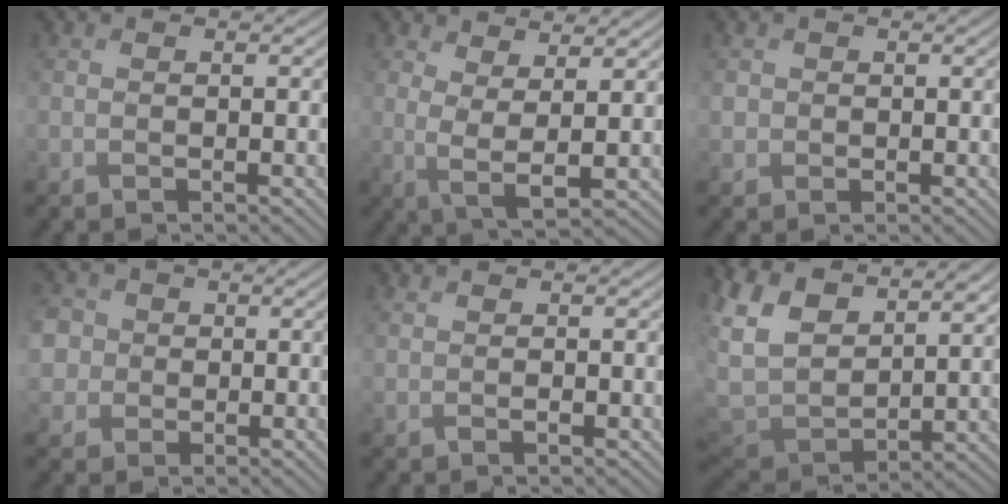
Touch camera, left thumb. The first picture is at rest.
{"total": 4.5, "force": [2.1, 0.9, 3.8], "torque": [-0.091, -0.004, 0.044]}
{"total": 1.3, "force": [0.1, 1.3, 0.3], "torque": [-0.010, -0.003, 0.000]}
{"total": 6.6, "force": [0.9, 6.1, 2.5], "torque": [-0.087, 0.022, -0.006]}
{"total": 0.7, "force": [0.2, 0.4, 0.6], "torque": [-0.013, 0.000, 0.005]}
{"total": 12.8, "force": [5.8, 7.6, 8.5], "torque": [-0.242, 0.018, 0.102]}